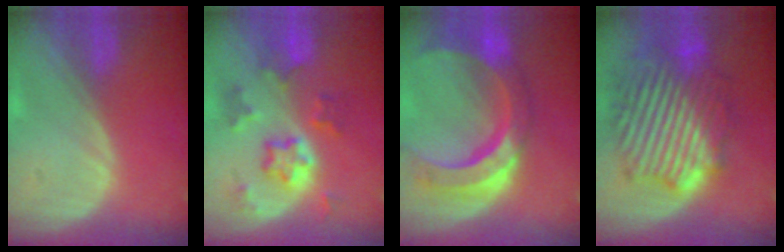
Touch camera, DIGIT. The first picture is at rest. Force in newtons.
{"total": 7.5, "press": 6.6, "slide": 3.6}
{"total": 11.5, "press": 9.8, "slide": 6.0}
{"total": 13.2, "press": 13.2, "slide": 0.8}